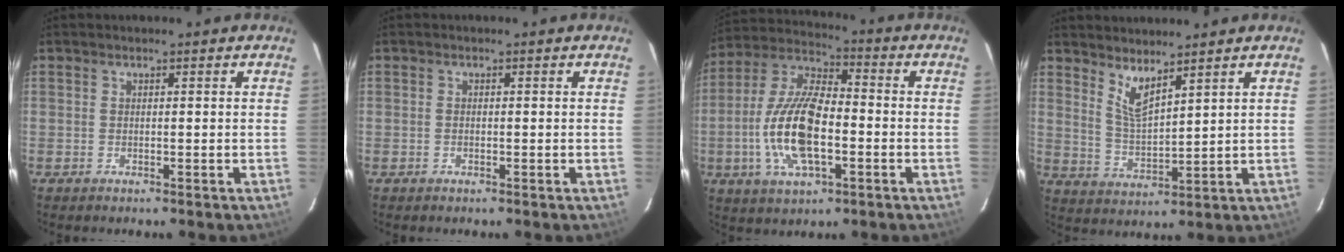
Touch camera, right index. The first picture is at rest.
{"total": 0.5, "force": [-0.1, 0.3, 0.4], "torque": [-0.008, 0.001, -0.003]}
{"total": 16.5, "force": [-3.6, 6.8, 14.5], "torque": [-0.304, 0.000, -0.072]}
{"total": 5.6, "force": [4.3, 1.1, 3.5], "torque": [-0.067, -0.013, 0.087]}